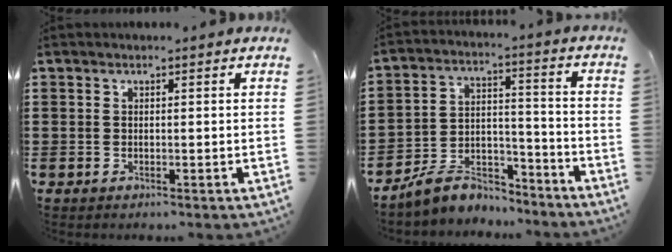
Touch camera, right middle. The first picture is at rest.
{"total": 7.4, "force": [-6.7, 2.8, 1.1], "torque": [-0.033, 0.017, -0.136]}